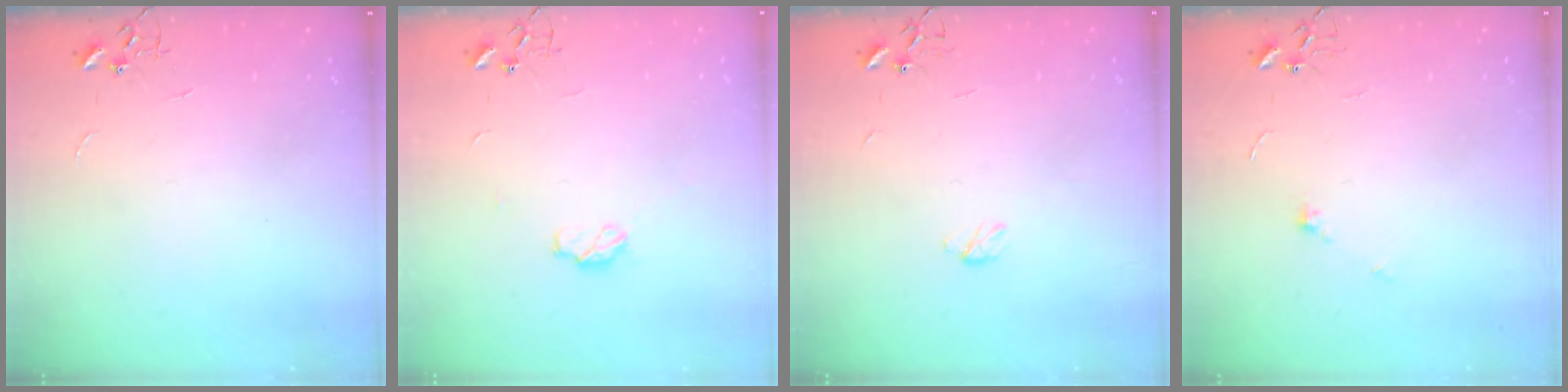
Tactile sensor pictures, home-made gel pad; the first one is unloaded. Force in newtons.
{"total": 5.2, "press": 5.2, "slide": 0.8}
{"total": 3.0, "press": 3.0, "slide": 0.3}
{"total": 5.4, "press": 5.3, "slide": 1.0}